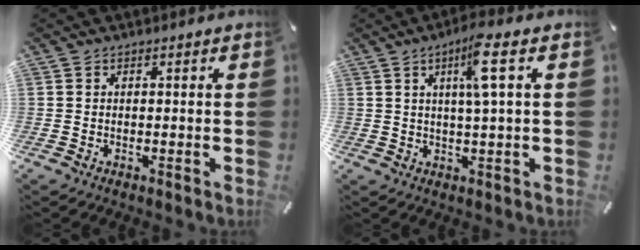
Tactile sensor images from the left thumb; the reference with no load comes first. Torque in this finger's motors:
{"motor_torque": [0.08, 0.13, 0.29, 0.17, 0.07]}